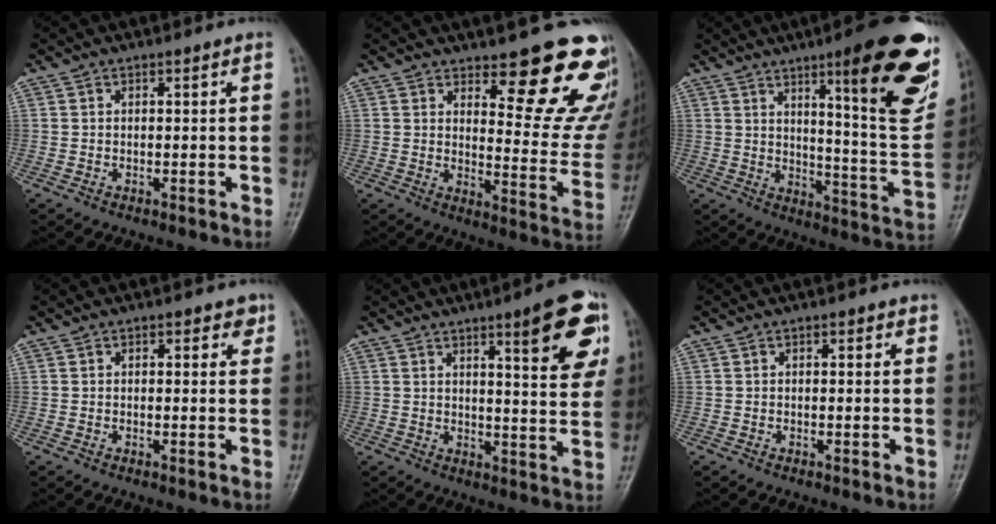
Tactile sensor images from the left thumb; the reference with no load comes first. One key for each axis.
{"total": 18.0, "fx": 12.8, "fy": 5.8, "fz": 11.2, "tx": -0.090, "ty": -0.102, "tz": 0.158}
{"total": 23.8, "fx": 11.8, "fy": 4.5, "fz": 20.1, "tx": -0.232, "ty": -0.054, "tz": 0.167}
{"total": 2.5, "fx": 1.1, "fy": 1.5, "fz": 1.7, "tx": -0.002, "ty": -0.001, "tz": 0.009}
{"total": 12.5, "fx": 6.1, "fy": 2.7, "fz": 10.6, "tx": -0.111, "ty": -0.028, "tz": 0.076}
{"total": 1.2, "fx": 0.5, "fy": 0.7, "fz": 0.8, "tx": -0.003, "ty": 0.001, "tz": 0.004}